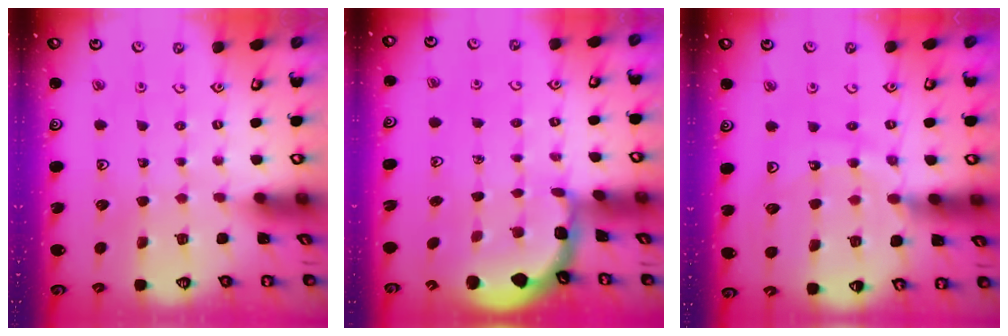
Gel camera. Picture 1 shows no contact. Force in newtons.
{"total": 1.8, "press": 1.7, "slide": 0.4}
{"total": 12.4, "press": 12.4, "slide": 1.4}